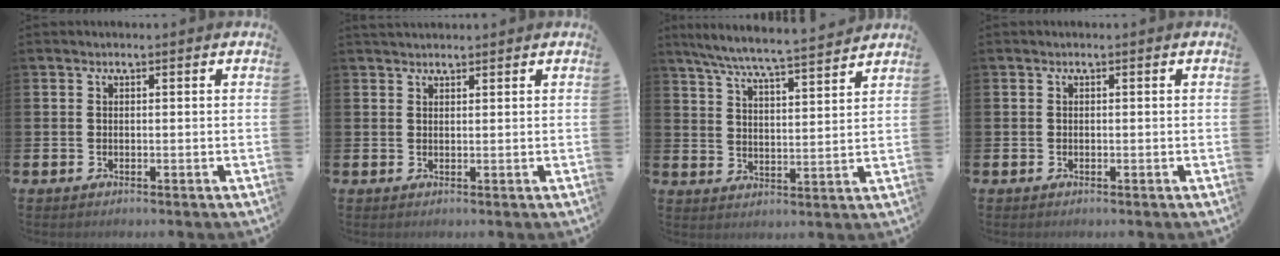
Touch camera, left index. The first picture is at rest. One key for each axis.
{"total": 1.5, "fx": 1.5, "fy": 0.4, "fz": 0.2, "tx": 0.004, "ty": -0.002, "tz": 0.025}
{"total": 7.3, "fx": 6.9, "fy": -0.1, "fz": 2.4, "tx": -0.073, "ty": -0.043, "tz": 0.120}
{"total": 0.0}